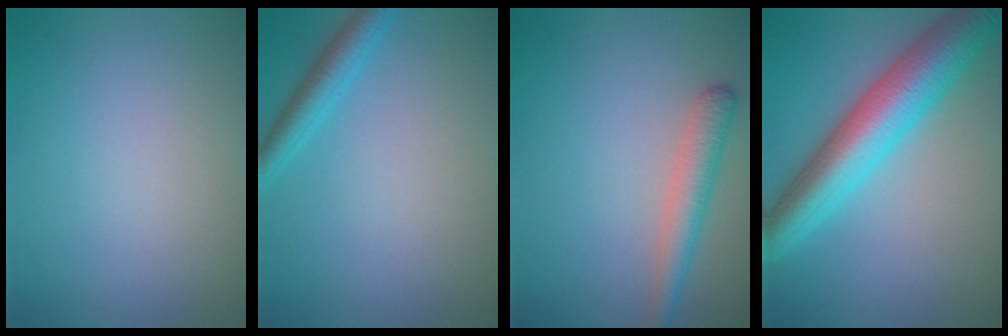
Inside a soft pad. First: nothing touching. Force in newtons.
{"total": 2.5, "press": 2.4, "slide": 0.1}
{"total": 2.8, "press": 2.8, "slide": 0.2}
{"total": 8.1, "press": 8.1, "slide": 0.3}